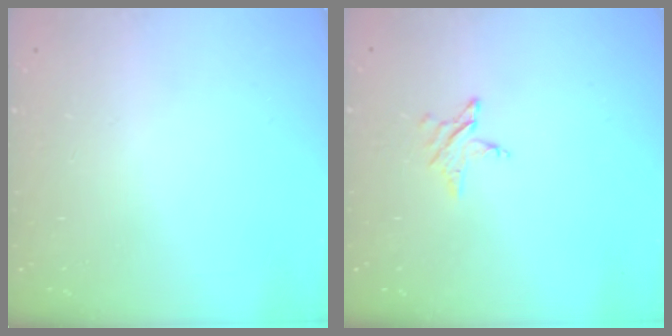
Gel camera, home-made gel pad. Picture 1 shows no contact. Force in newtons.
{"total": 2.9, "press": 2.8, "slide": 0.3}